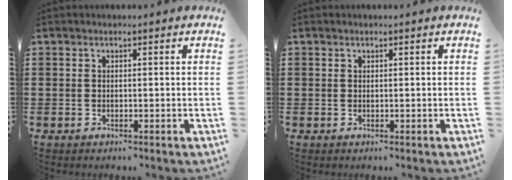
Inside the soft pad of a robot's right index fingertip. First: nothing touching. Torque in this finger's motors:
{"motor_torque": [0.28, -0.21, 0.03, 0.01]}